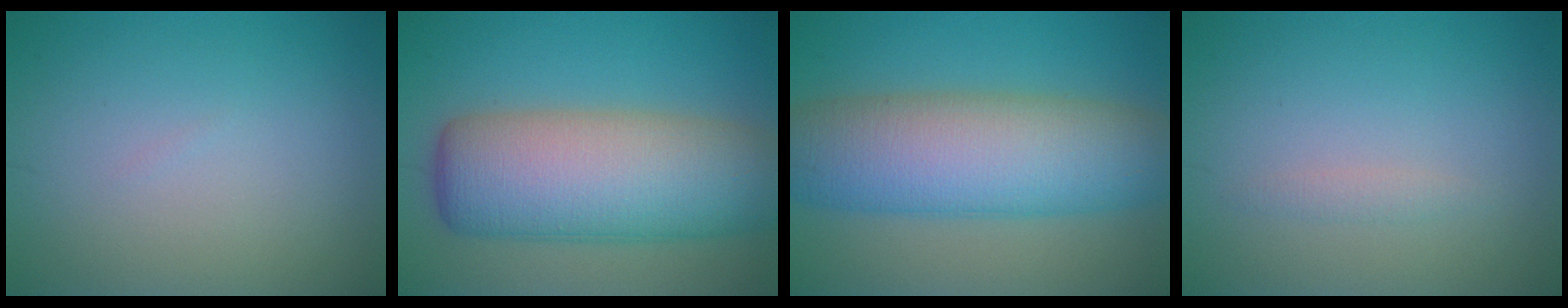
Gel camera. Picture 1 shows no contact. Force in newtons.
{"total": 12.0, "press": 12.0, "slide": 0.3}
{"total": 11.2, "press": 11.2, "slide": 0.4}
{"total": 0.8, "press": 0.8, "slide": 0.1}